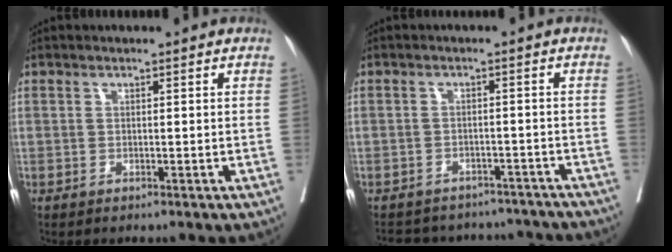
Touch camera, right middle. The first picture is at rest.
{"total": 14.4, "force": [-13.1, 5.1, 3.1], "torque": [-0.062, 0.015, -0.153]}